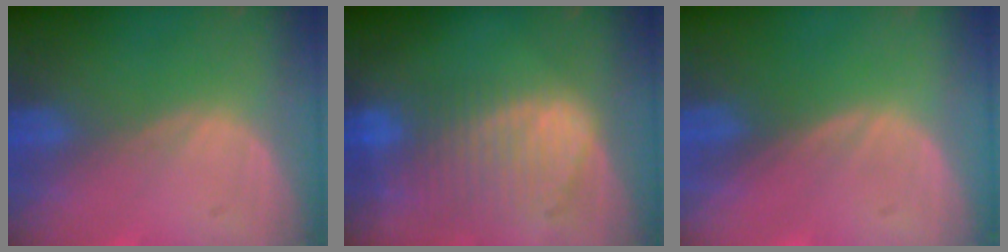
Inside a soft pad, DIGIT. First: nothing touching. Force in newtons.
{"total": 9.3, "press": 8.1, "slide": 4.4}
{"total": 0.0}